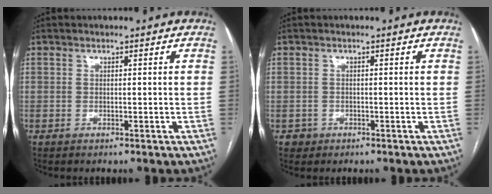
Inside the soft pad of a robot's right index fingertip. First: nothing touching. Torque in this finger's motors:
{"motor_torque": [-0.18, 0.22, -0.80, -0.17]}